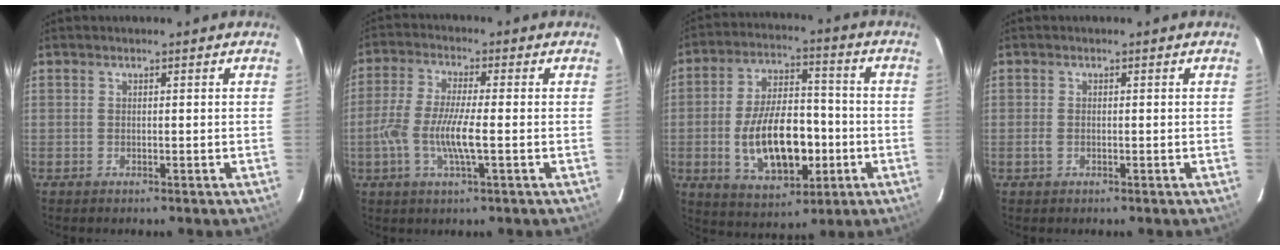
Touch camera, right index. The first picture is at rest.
{"total": 8.9, "force": [-2.1, 1.4, 8.5], "torque": [-0.174, -0.004, -0.044]}
{"total": 16.4, "force": [-3.6, 8.4, 13.6], "torque": [-0.261, 0.008, -0.043]}
{"total": 1.3, "force": [-0.4, 0.8, 1.0], "torque": [-0.023, 0.000, -0.007]}